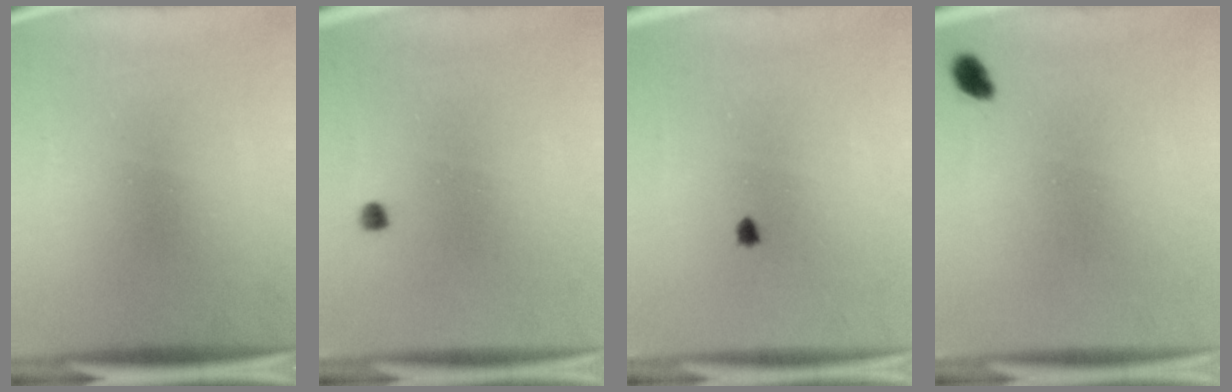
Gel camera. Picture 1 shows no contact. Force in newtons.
{"total": 1.0}
{"total": 0.6}
{"total": 1.8}